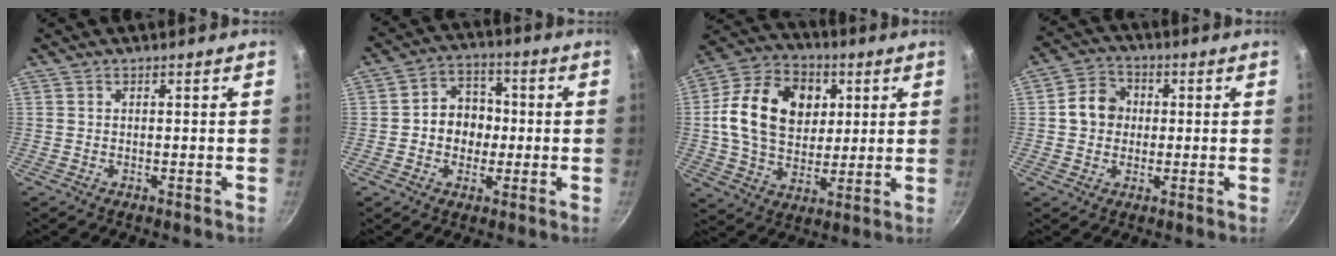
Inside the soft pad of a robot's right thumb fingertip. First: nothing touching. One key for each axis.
{"total": 9.1, "fx": -0.4, "fy": 7.7, "fz": 4.9, "tx": -0.033, "ty": 0.018, "tz": -0.019}
{"total": 19.3, "fx": 4.0, "fy": 14.4, "fz": 12.3, "tx": -0.189, "ty": 0.007, "tz": 0.061}
{"total": 7.2, "fx": 0.5, "fy": 6.3, "fz": 3.4, "tx": -0.027, "ty": 0.013, "tz": -0.006}